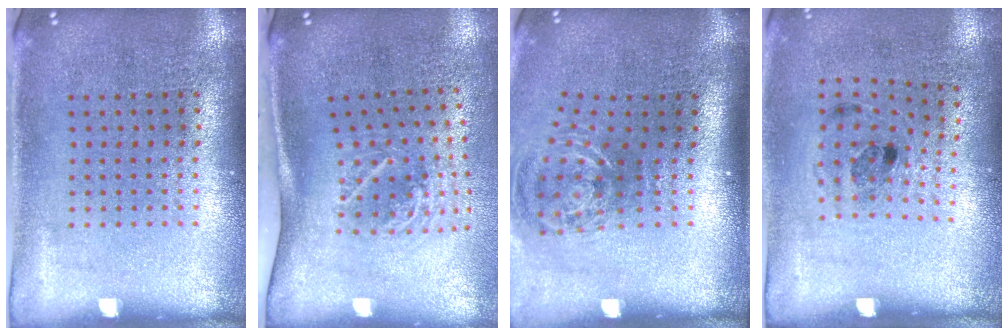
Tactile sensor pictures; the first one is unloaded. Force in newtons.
{"total": 1.9, "press": 1.2, "slide": 1.5}
{"total": 1.7, "press": 1.2, "slide": 1.2}
{"total": 1.2, "press": 0.8, "slide": 0.9}